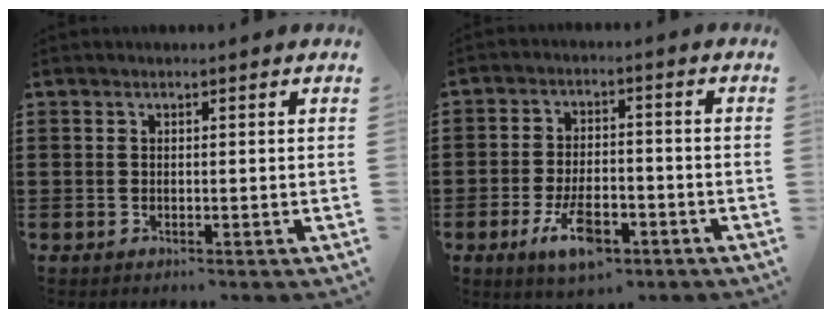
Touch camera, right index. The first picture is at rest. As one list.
[{"total": 8.3, "force": [-4.0, 3.5, 6.3], "torque": [-0.129, -0.005, -0.076]}]